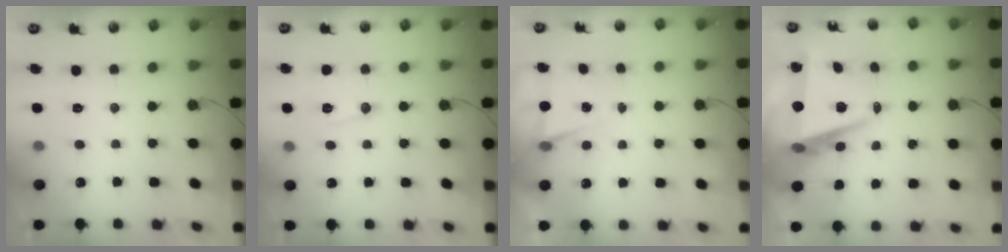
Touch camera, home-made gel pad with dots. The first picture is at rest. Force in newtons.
{"total": 7.0, "press": 6.9, "slide": 1.1}
{"total": 4.8, "press": 1.7, "slide": 4.4}
{"total": 9.2, "press": 8.2, "slide": 4.2}